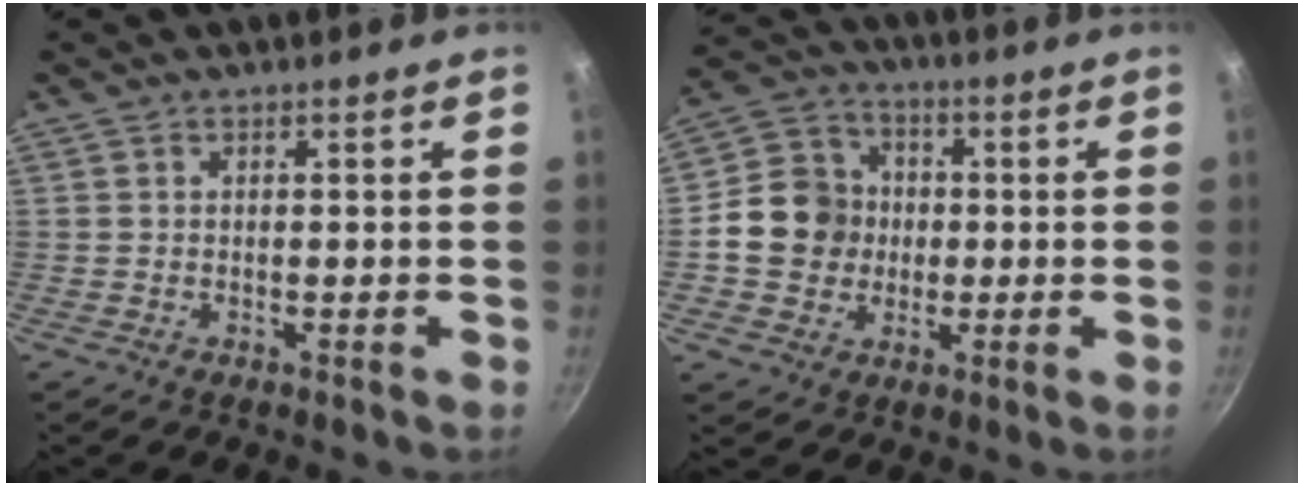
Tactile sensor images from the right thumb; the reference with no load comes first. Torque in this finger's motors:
{"motor_torque": [0.63, 2.31, 0.71, -1.11, 0.14]}